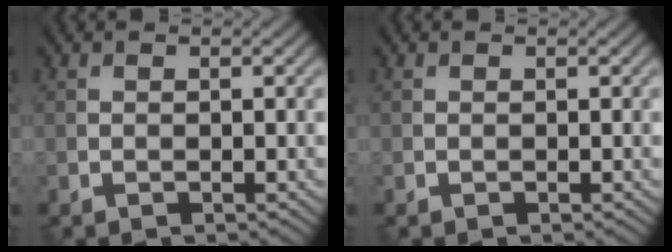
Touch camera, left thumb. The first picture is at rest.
{"total": 0.0}